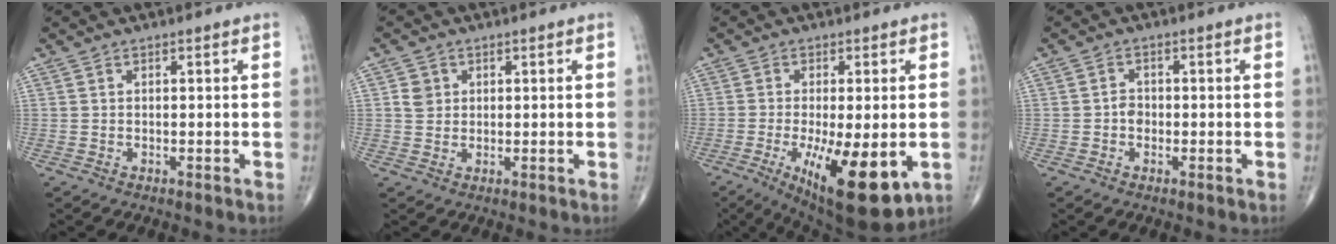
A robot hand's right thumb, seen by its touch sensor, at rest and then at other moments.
{"total": 2.8, "force": [0.7, 2.5, 1.0], "torque": [-0.006, -0.001, 0.012]}
{"total": 16.6, "force": [-5.0, 5.4, 14.9], "torque": [-0.217, -0.021, -0.060]}
{"total": 2.0, "force": [-0.5, 1.7, 1.0], "torque": [-0.006, 0.006, -0.013]}